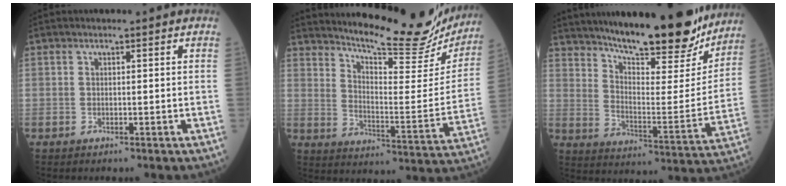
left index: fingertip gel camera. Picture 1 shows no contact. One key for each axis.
{"total": 21.7, "fx": 19.7, "fy": 3.1, "fz": 8.5, "tx": -0.130, "ty": -0.063, "tz": 0.259}
{"total": 24.4, "fx": 20.7, "fy": 4.3, "fz": 12.3, "tx": -0.194, "ty": -0.036, "tz": 0.289}